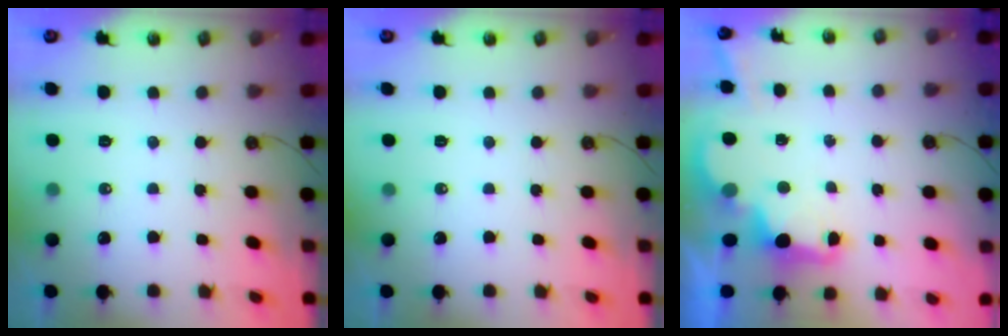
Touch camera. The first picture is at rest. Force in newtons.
{"total": 0.0}
{"total": 2.5, "press": 2.4, "slide": 0.8}